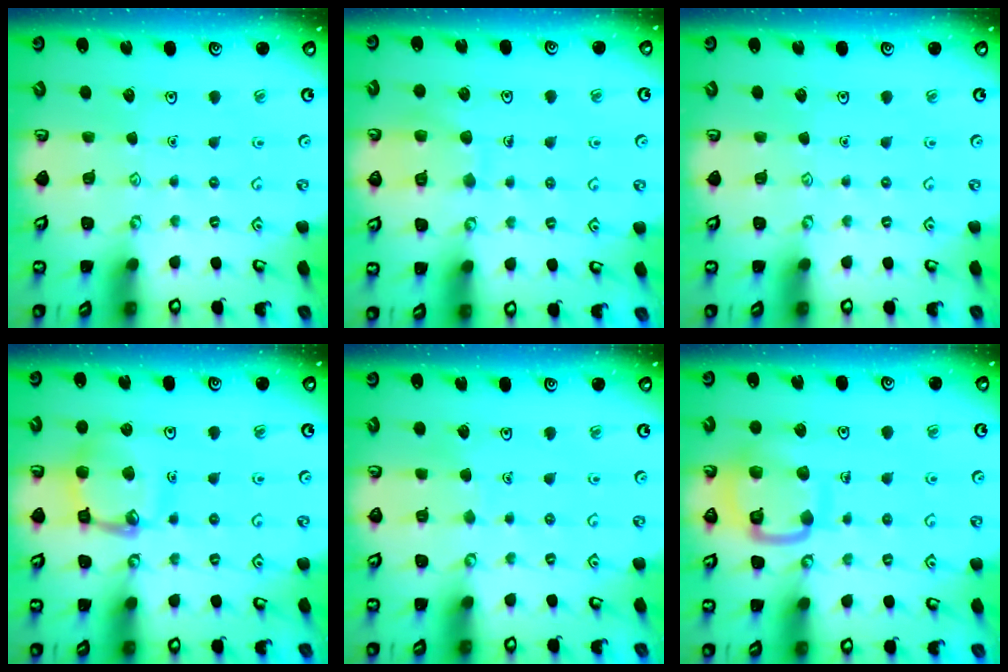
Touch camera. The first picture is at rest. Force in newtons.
{"total": 8.8, "press": 8.7, "slide": 0.7}
{"total": 0.0}
{"total": 14.3, "press": 14.2, "slide": 1.5}
{"total": 2.4, "press": 2.4, "slide": 0.1}
{"total": 13.5, "press": 13.4, "slide": 1.3}